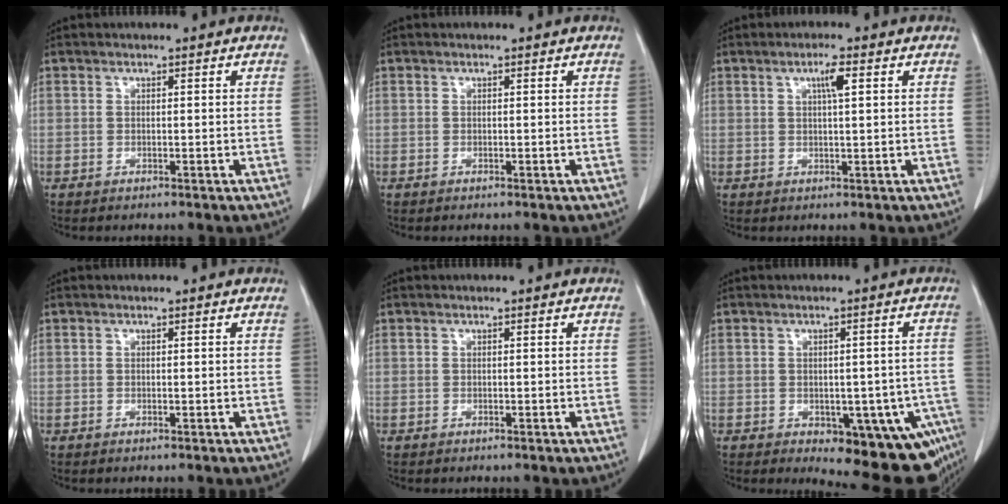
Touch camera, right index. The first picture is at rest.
{"total": 0.0}
{"total": 2.9, "force": [1.1, 0.2, 2.7], "torque": [-0.047, 0.001, 0.017]}
{"total": 0.0}
{"total": 0.0}
{"total": 13.2, "force": [-6.3, 6.1, 10.0], "torque": [-0.070, 0.012, -0.068]}